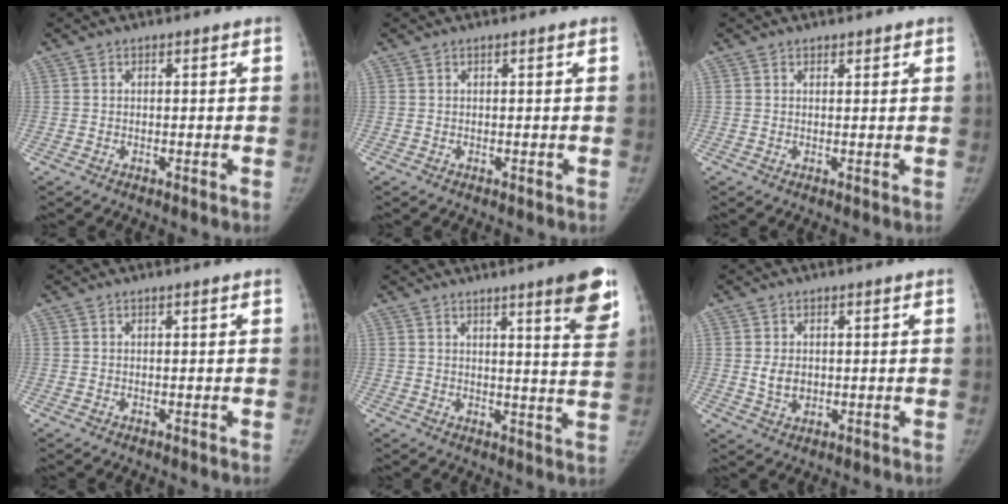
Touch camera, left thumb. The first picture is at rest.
{"total": 0.0}
{"total": 0.9, "force": [0.7, 0.5, 0.0], "torque": [0.008, -0.005, 0.007]}
{"total": 0.0}
{"total": 9.9, "force": [6.0, 0.9, 7.8], "torque": [-0.085, -0.037, 0.072]}
{"total": 3.9, "force": [0.2, 3.0, 2.4], "torque": [-0.032, -0.005, 0.011]}